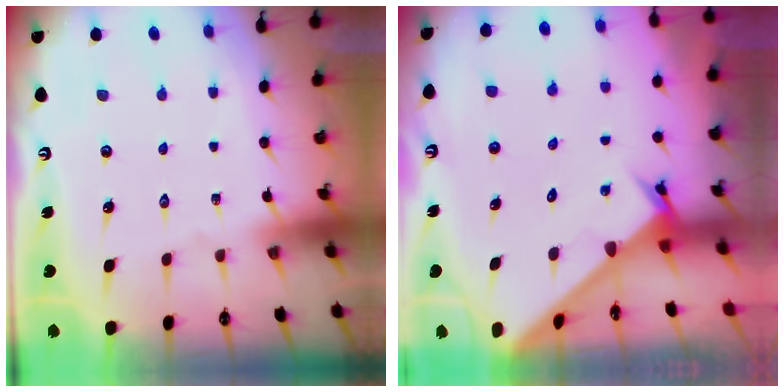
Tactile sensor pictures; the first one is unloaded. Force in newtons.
{"total": 2.2, "press": 2.2, "slide": 0.1}